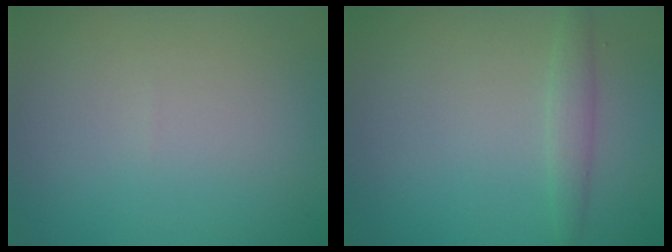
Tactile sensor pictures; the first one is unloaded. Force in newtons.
{"total": 1.7, "press": 1.7, "slide": 0.1}